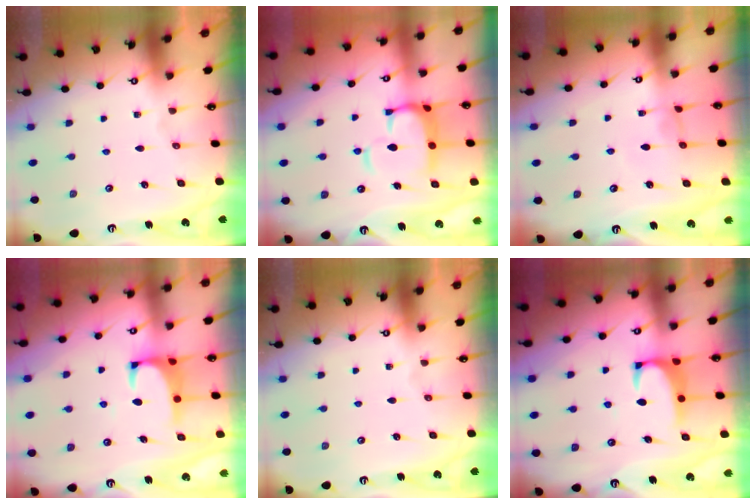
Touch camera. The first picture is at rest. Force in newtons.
{"total": 8.1, "press": 8.0, "slide": 1.2}
{"total": 0.7, "press": 0.6, "slide": 0.4}
{"total": 1.6, "press": 1.5, "slide": 0.5}
{"total": 0.0}
{"total": 2.0, "press": 1.9, "slide": 0.7}